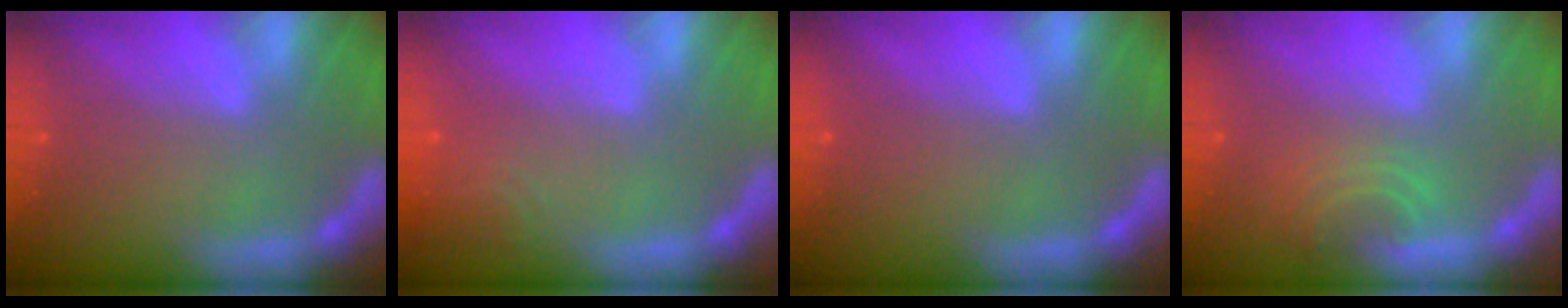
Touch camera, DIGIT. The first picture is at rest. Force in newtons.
{"total": 2.4}
{"total": 0.0}
{"total": 3.5}